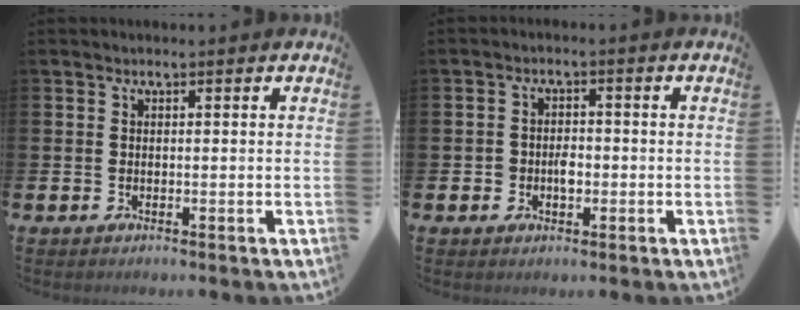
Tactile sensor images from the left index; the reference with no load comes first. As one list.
[{"total": 2.3, "force": [-0.6, 1.8, 1.3], "torque": [-0.011, -0.002, -0.017]}]